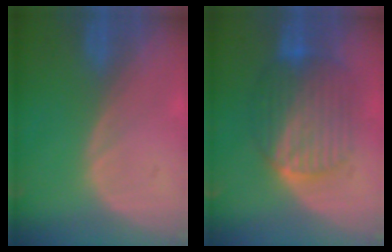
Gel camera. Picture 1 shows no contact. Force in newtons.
{"total": 8.9, "press": 8.9, "slide": 0.5}